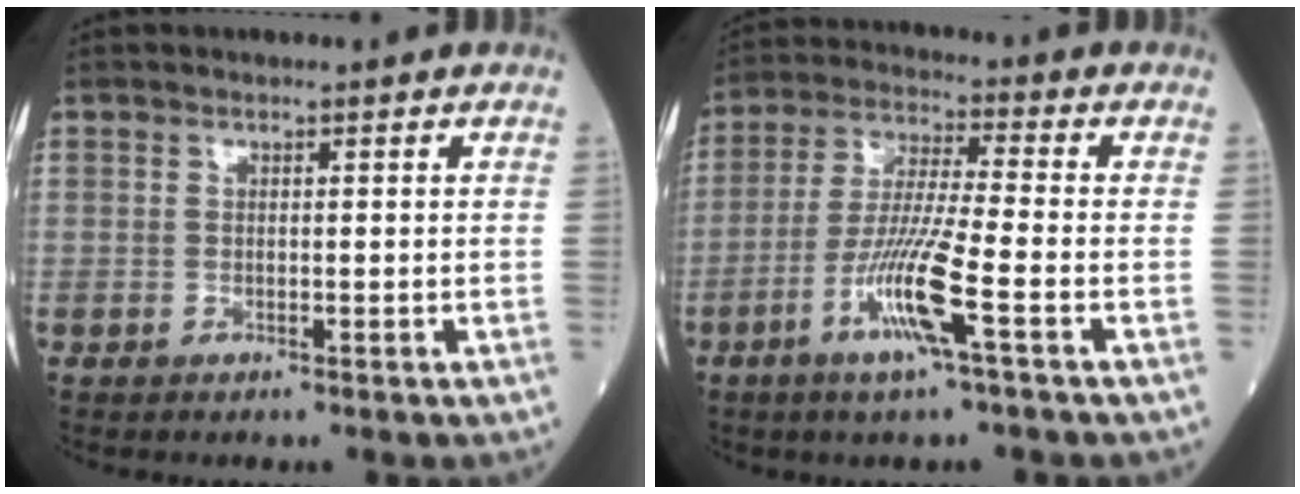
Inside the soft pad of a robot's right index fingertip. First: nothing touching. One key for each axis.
{"total": 10.5, "fx": -4.4, "fy": -0.1, "fz": 9.6, "tx": -0.191, "ty": -0.012, "tz": -0.089}